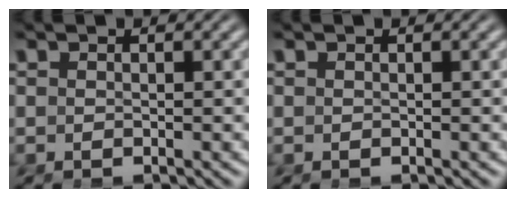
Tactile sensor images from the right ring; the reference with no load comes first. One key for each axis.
{"total": 0.0}